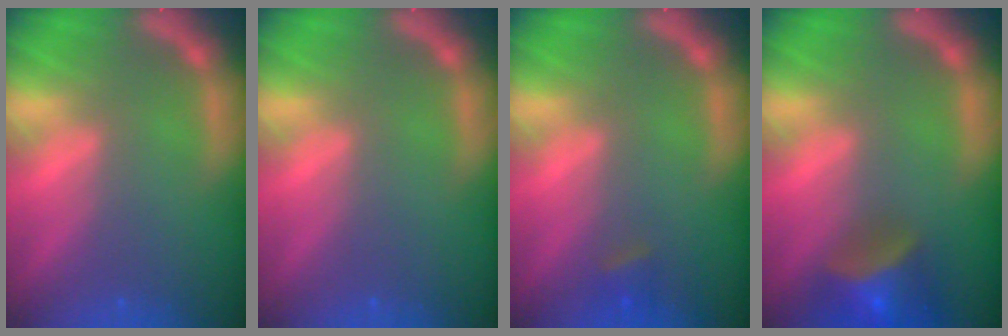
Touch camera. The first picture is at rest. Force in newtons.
{"total": 0.0}
{"total": 1.4}
{"total": 5.9}